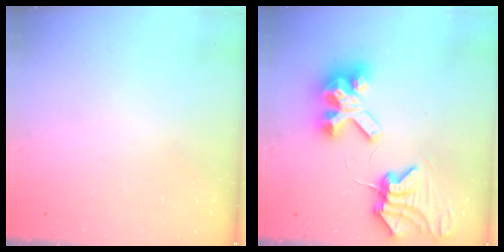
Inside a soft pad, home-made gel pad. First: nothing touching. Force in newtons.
{"total": 9.8, "press": 9.7, "slide": 1.2}